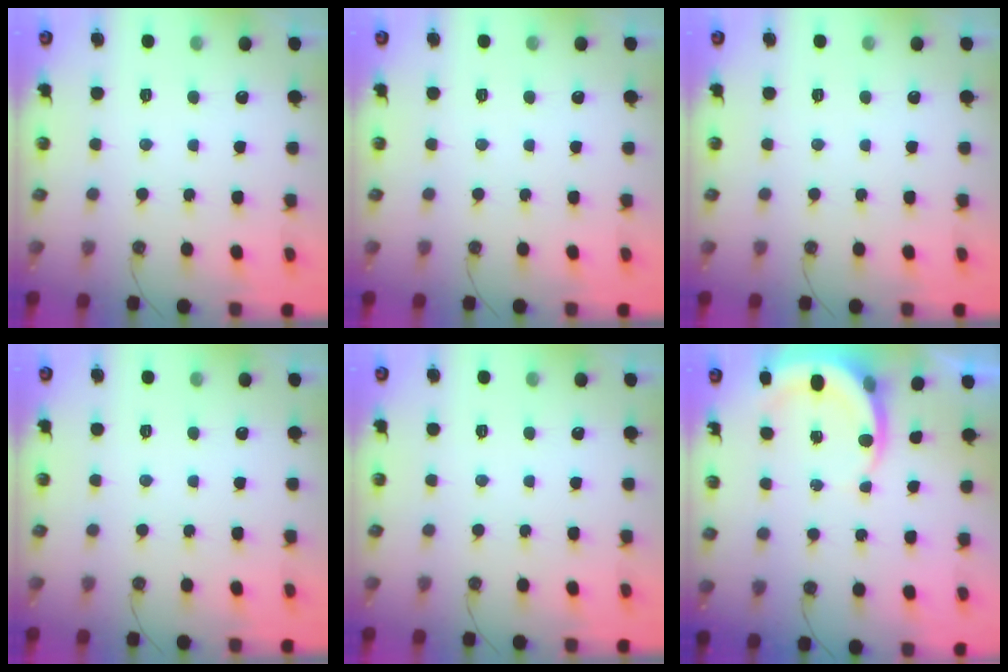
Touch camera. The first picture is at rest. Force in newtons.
{"total": 0.0}
{"total": 0.0}
{"total": 0.0}
{"total": 0.0}
{"total": 6.1, "press": 6.0, "slide": 0.8}